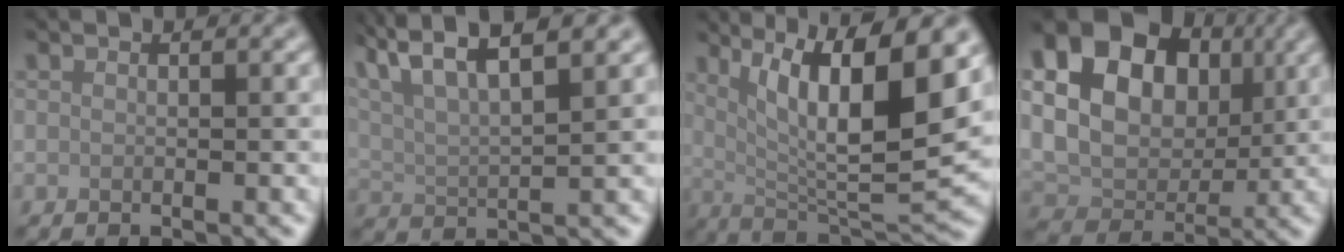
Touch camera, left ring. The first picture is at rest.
{"total": 11.2, "force": [7.2, 3.7, 7.8], "torque": [-0.140, 0.040, 0.084]}
{"total": 12.1, "force": [4.4, 3.1, 10.8], "torque": [-0.164, -0.008, 0.082]}
{"total": 19.4, "force": [6.4, 15.1, 10.4], "torque": [-0.241, 0.057, 0.108]}